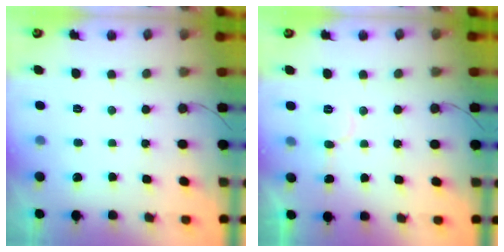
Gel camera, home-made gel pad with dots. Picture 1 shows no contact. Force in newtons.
{"total": 6.9, "press": 6.9, "slide": 0.3}